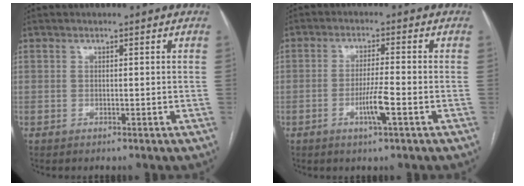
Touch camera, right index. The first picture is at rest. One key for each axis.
{"total": 4.9, "fx": -1.9, "fy": -0.2, "fz": 4.5, "tx": -0.088, "ty": -0.007, "tz": -0.034}